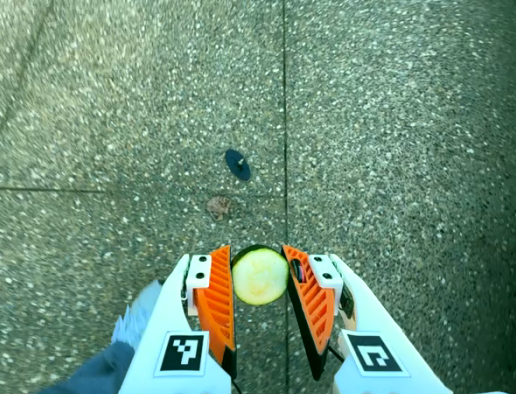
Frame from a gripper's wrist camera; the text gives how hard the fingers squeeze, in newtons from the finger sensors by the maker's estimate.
{"total": 10.4, "left": 10.4, "right": 10.4}